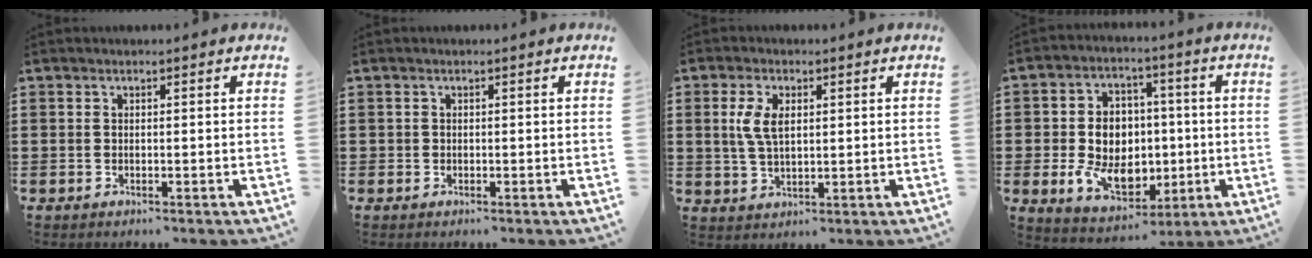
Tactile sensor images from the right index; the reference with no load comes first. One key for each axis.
{"total": 0.0}
{"total": 4.7, "fx": 1.2, "fy": 2.0, "fz": 4.1, "tx": -0.089, "ty": 0.006, "tz": 0.019}
{"total": 10.5, "fx": -0.9, "fy": 8.1, "fz": 6.7, "tx": -0.131, "ty": 0.010, "tz": -0.013}